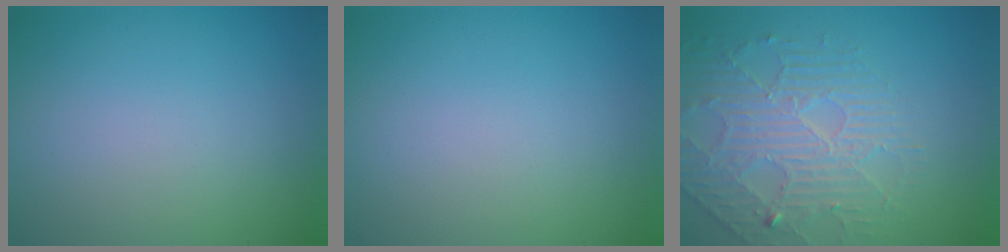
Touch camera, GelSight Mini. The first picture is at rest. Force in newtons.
{"total": 0.0}
{"total": 4.2, "press": 3.9, "slide": 1.5}